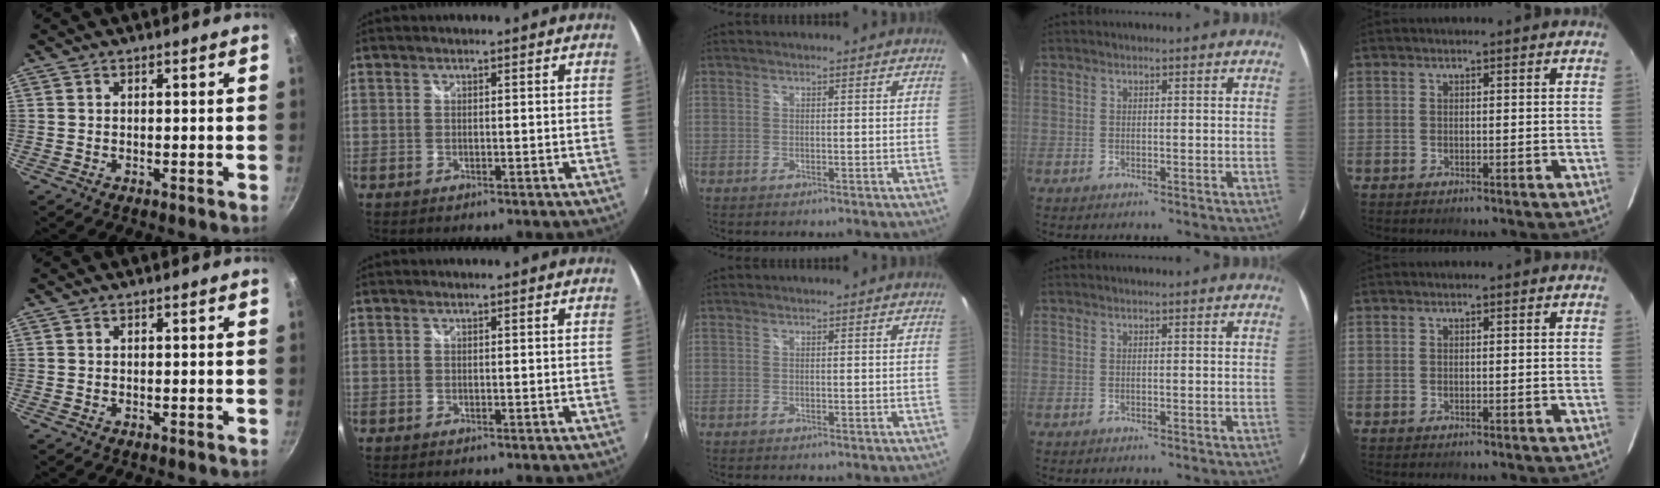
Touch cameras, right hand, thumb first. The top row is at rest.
{}